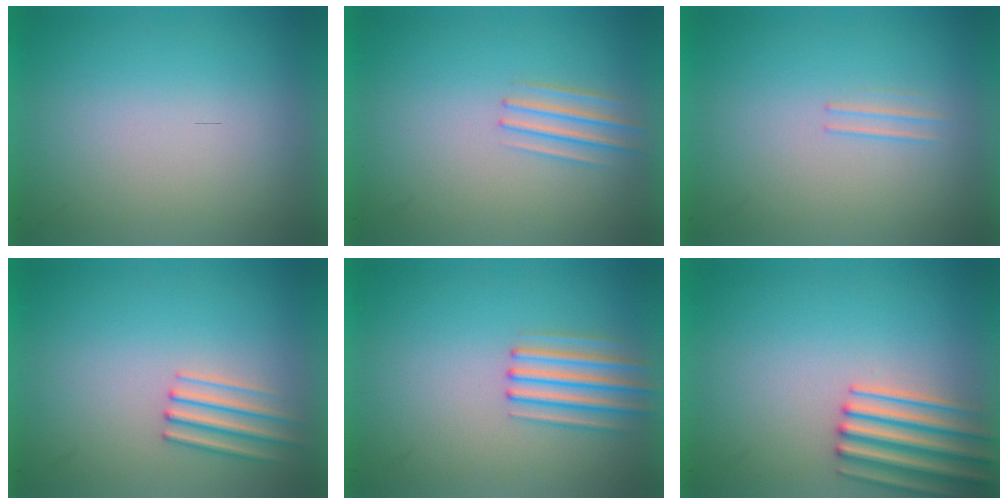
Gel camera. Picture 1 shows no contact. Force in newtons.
{"total": 1.9}
{"total": 1.2}
{"total": 2.4}
{"total": 2.7}
{"total": 4.3}